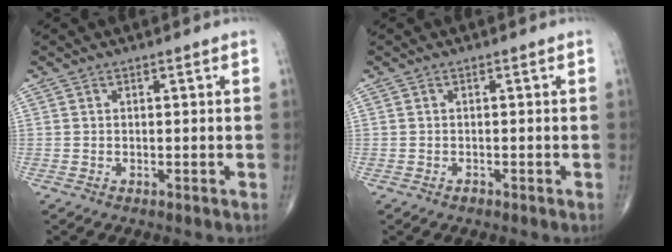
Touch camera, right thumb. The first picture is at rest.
{"total": 0.7, "force": [-0.5, 0.4, 0.2], "torque": [-0.002, 0.000, -0.010]}